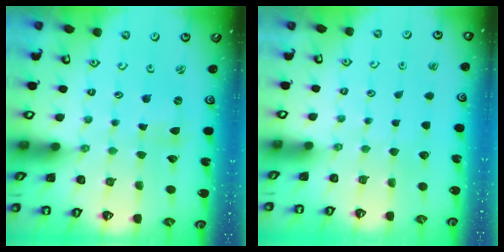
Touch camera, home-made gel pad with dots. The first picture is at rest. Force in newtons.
{"total": 0.0}